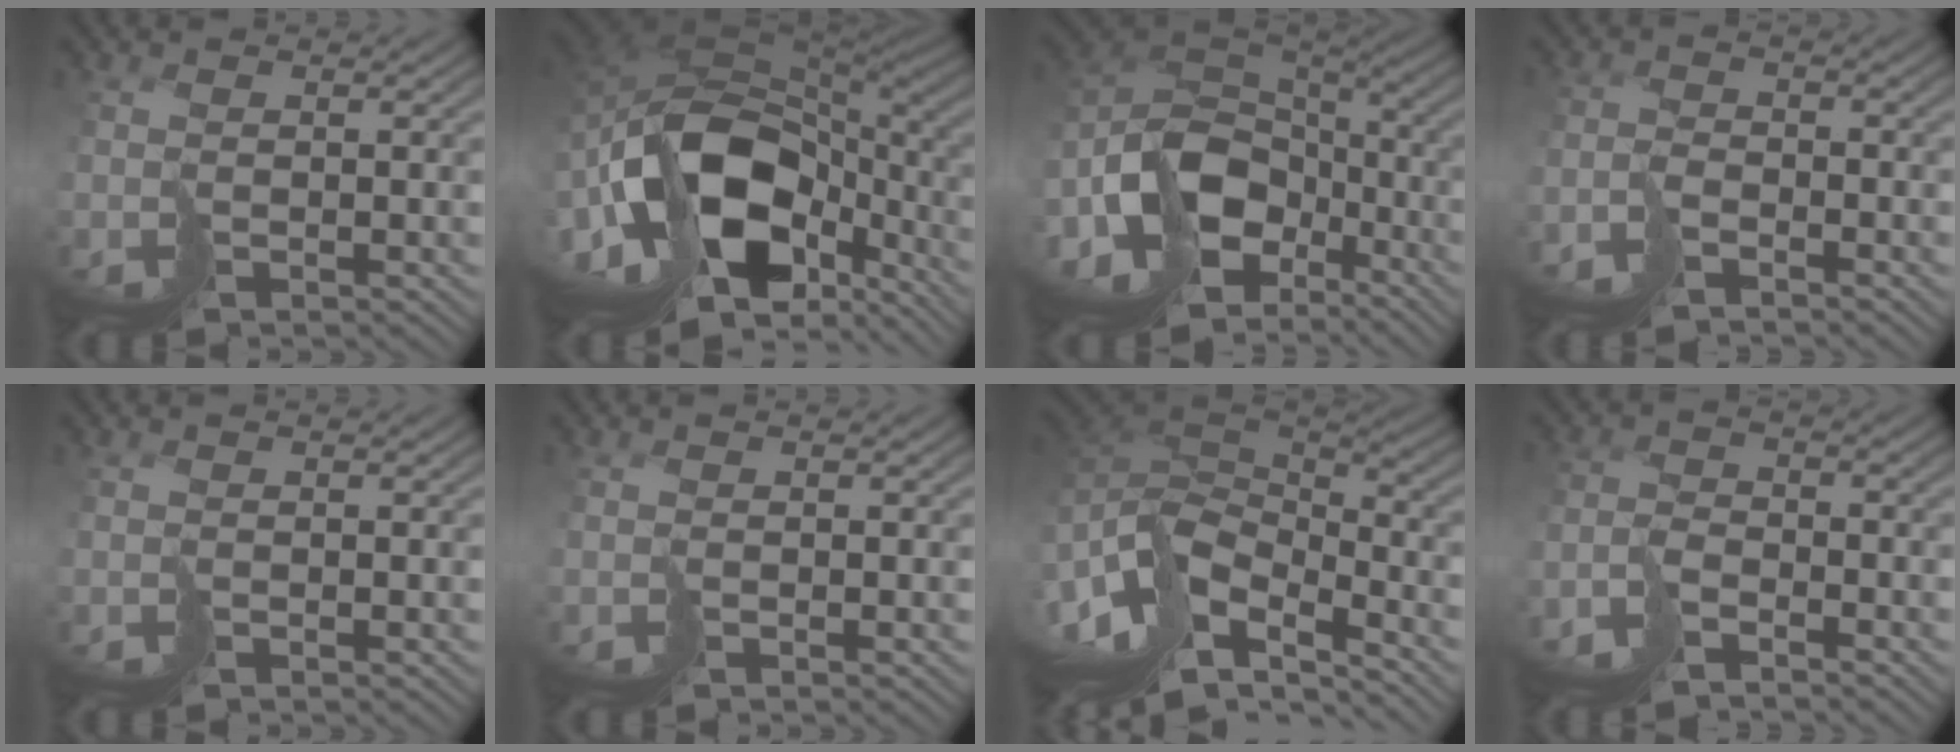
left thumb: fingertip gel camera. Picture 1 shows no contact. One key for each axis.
{"total": 18.8, "fx": -4.4, "fy": 9.9, "fz": 15.4, "tx": -0.337, "ty": -0.013, "tz": -0.065}
{"total": 15.8, "fx": -5.4, "fy": 10.1, "fz": 10.8, "tx": -0.254, "ty": -0.034, "tz": -0.093}
{"total": 2.9, "fx": -2.9, "fy": 0.1, "fz": 0.6, "tx": 0.003, "ty": 0.009, "tz": -0.063}
{"total": 0.0}
{"total": 0.0}
{"total": 14.7, "fx": -6.0, "fy": 6.7, "fz": 11.6, "tx": -0.277, "ty": 0.001, "tz": -0.092}
{"total": 3.8, "fx": -3.6, "fy": 0.3, "fz": 1.0, "tx": -0.008, "ty": 0.009, "tz": -0.079}